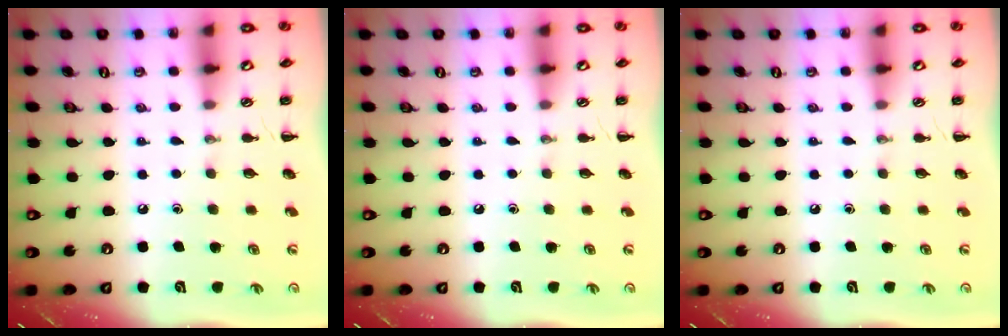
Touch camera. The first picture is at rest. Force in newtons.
{"total": 0.0}
{"total": 0.0}